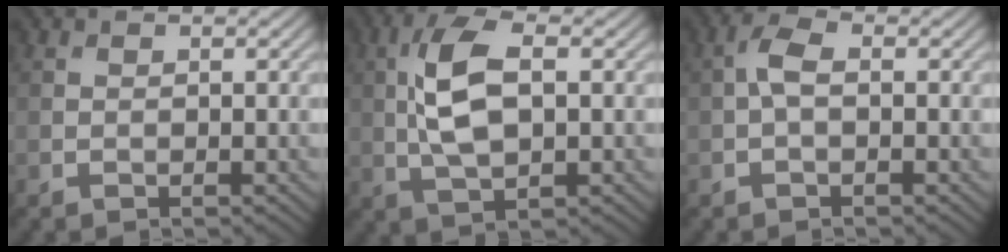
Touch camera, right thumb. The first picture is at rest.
{"total": 8.0, "force": [0.8, 3.6, 7.1], "torque": [-0.153, 0.012, 0.009]}
{"total": 2.4, "force": [-0.1, 1.2, 2.1], "torque": [-0.047, 0.009, -0.008]}